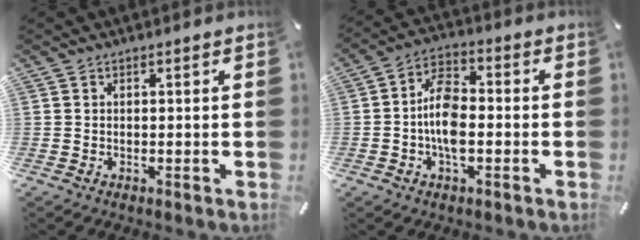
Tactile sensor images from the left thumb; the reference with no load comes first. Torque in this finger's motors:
{"motor_torque": [1.02, 2.07, 0.77, -0.10, 0.36]}